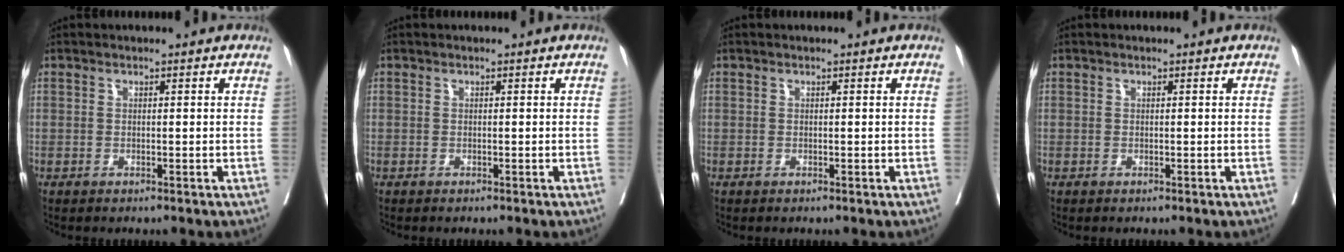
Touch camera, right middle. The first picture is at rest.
{"total": 0.0}
{"total": 0.0}
{"total": 0.0}